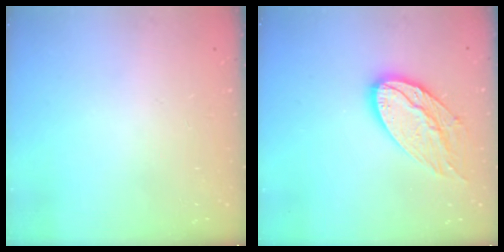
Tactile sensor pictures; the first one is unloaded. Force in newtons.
{"total": 15.1, "press": 15.1, "slide": 1.3}